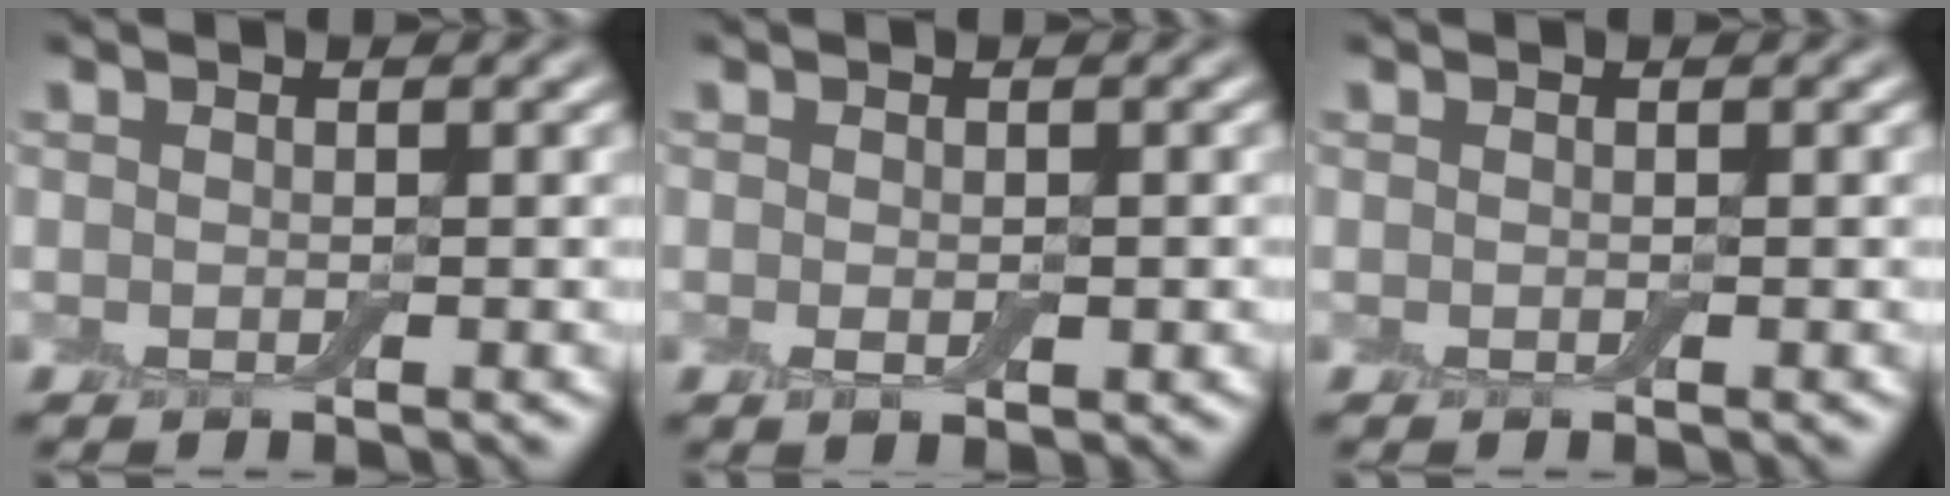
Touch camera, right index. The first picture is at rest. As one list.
[{"total": 1.4, "force": [-0.2, 0.7, 1.1], "torque": [-0.022, -0.005, -0.001]}, {"total": 0.0}]